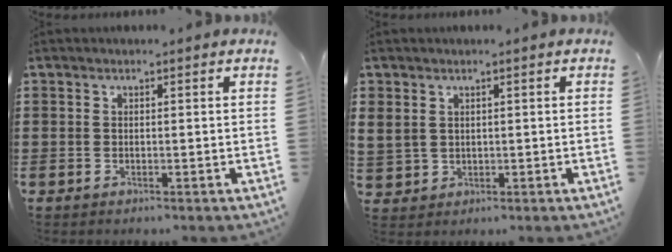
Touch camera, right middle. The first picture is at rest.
{"total": 2.1, "force": [1.2, 1.8, 0.2], "torque": [-0.015, 0.008, 0.022]}